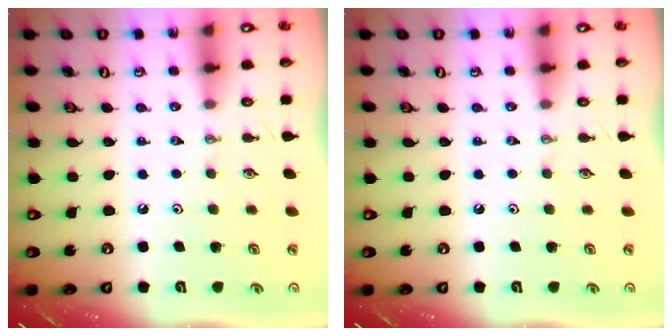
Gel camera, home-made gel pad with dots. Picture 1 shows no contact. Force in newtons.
{"total": 0.0}